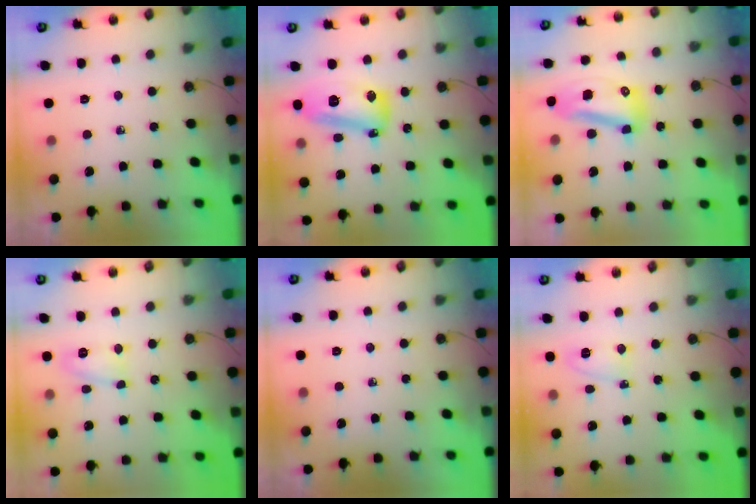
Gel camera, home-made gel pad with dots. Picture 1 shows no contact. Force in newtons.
{"total": 13.9, "press": 13.8, "slide": 1.4}
{"total": 11.5, "press": 11.4, "slide": 1.3}
{"total": 7.6, "press": 7.6, "slide": 0.5}
{"total": 0.0}
{"total": 3.7, "press": 3.6, "slide": 0.9}